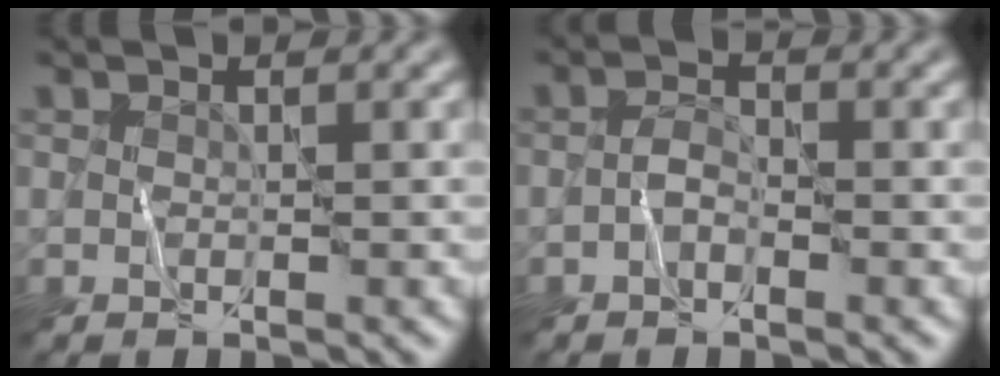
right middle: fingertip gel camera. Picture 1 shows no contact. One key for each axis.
{"total": 1.2, "fx": -0.7, "fy": 0.6, "fz": 0.7, "tx": -0.014, "ty": 0.006, "tz": -0.017}